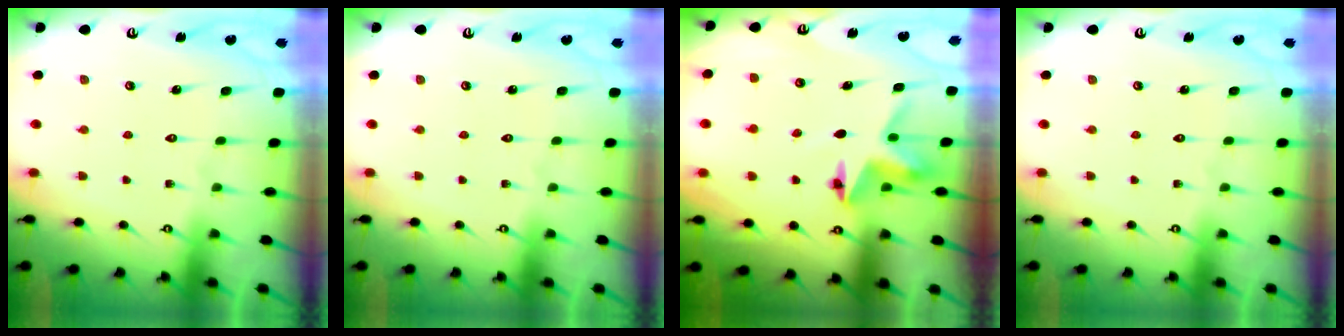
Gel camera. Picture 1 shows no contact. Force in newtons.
{"total": 0.0}
{"total": 4.3, "press": 4.3, "slide": 0.1}
{"total": 0.0}